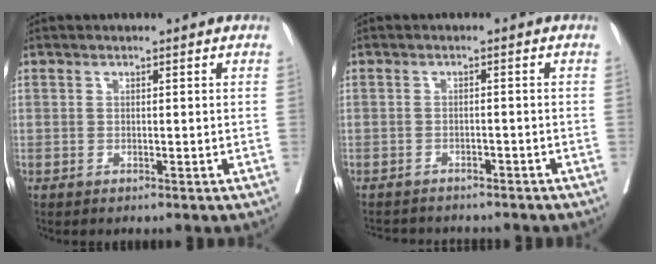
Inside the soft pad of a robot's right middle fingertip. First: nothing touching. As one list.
[{"total": 7.4, "force": [-6.7, 2.4, 2.1], "torque": [-0.036, 0.007, -0.087]}]